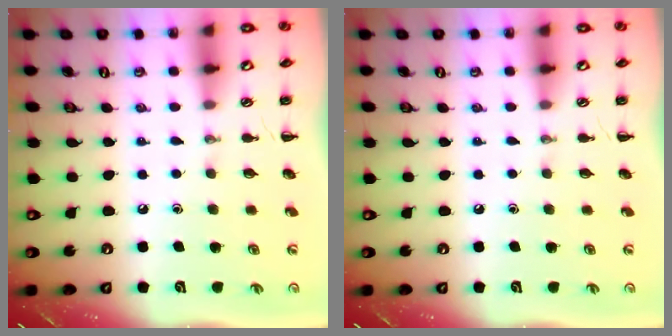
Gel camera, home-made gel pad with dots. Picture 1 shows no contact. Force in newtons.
{"total": 0.0}